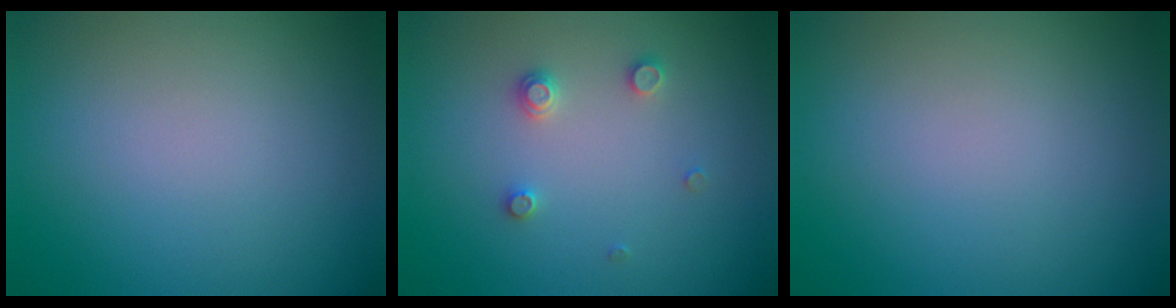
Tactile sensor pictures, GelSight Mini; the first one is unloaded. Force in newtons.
{"total": 1.5, "press": 1.5, "slide": 0.2}
{"total": 0.0}